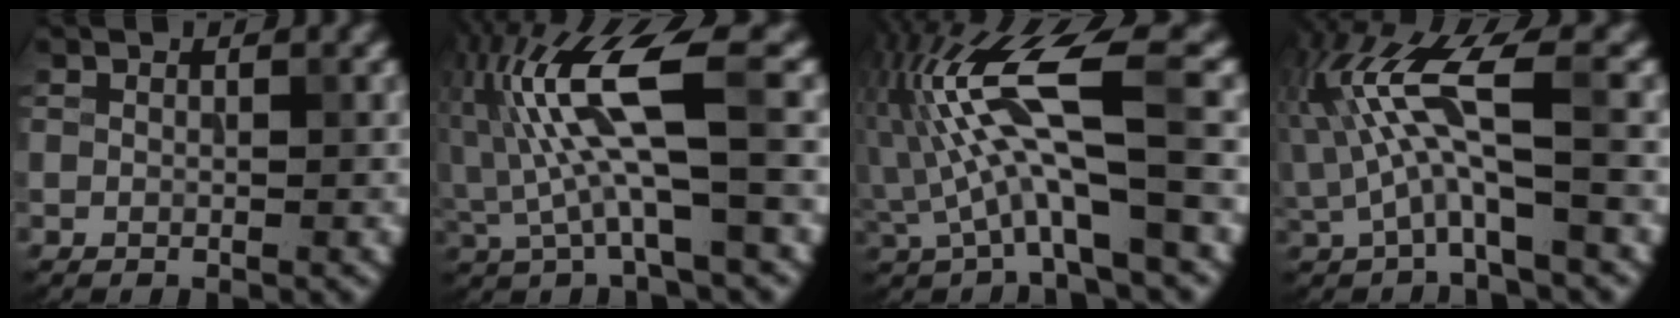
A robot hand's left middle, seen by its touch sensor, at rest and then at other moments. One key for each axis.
{"total": 9.1, "fx": 0.5, "fy": 2.0, "fz": 8.9, "tx": -0.185, "ty": 0.018, "tz": 0.008}
{"total": 9.3, "fx": -0.6, "fy": 2.2, "fz": 9.0, "tx": -0.183, "ty": 0.022, "tz": -0.011}
{"total": 6.8, "fx": -0.2, "fy": 1.6, "fz": 6.6, "tx": -0.148, "ty": 0.016, "tz": -0.006}